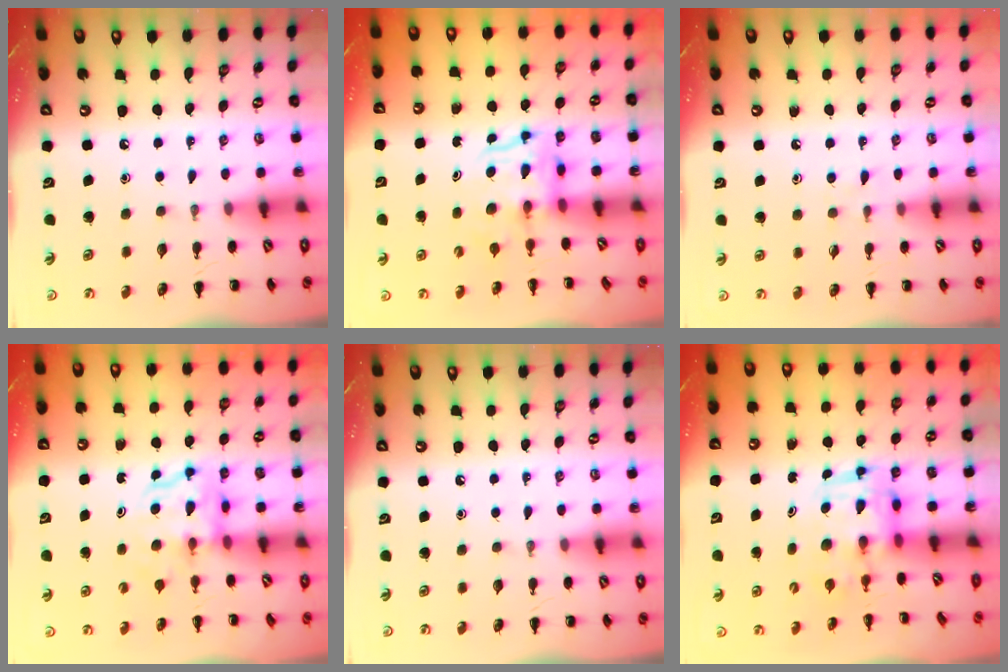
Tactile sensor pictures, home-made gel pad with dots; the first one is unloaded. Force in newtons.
{"total": 3.8, "press": 3.8, "slide": 0.4}
{"total": 3.8, "press": 3.5, "slide": 1.4}
{"total": 4.0, "press": 4.0, "slide": 0.4}
{"total": 0.0}
{"total": 3.3, "press": 3.2, "slide": 0.6}